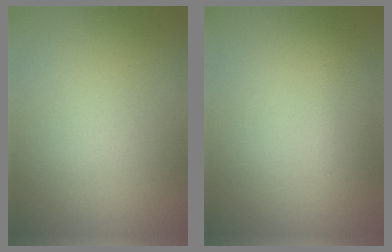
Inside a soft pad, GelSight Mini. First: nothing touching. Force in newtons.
{"total": 1.6, "press": 1.6, "slide": 0.2}